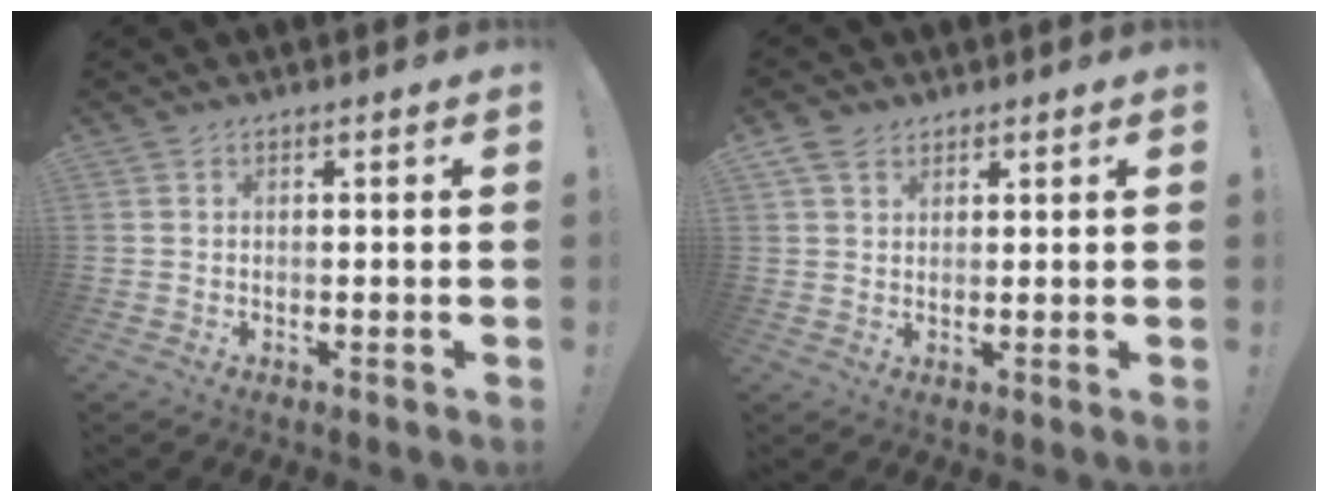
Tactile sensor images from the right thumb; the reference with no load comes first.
{"total": 4.2, "force": [2.6, 2.9, 1.7], "torque": [-0.041, -0.002, 0.053]}